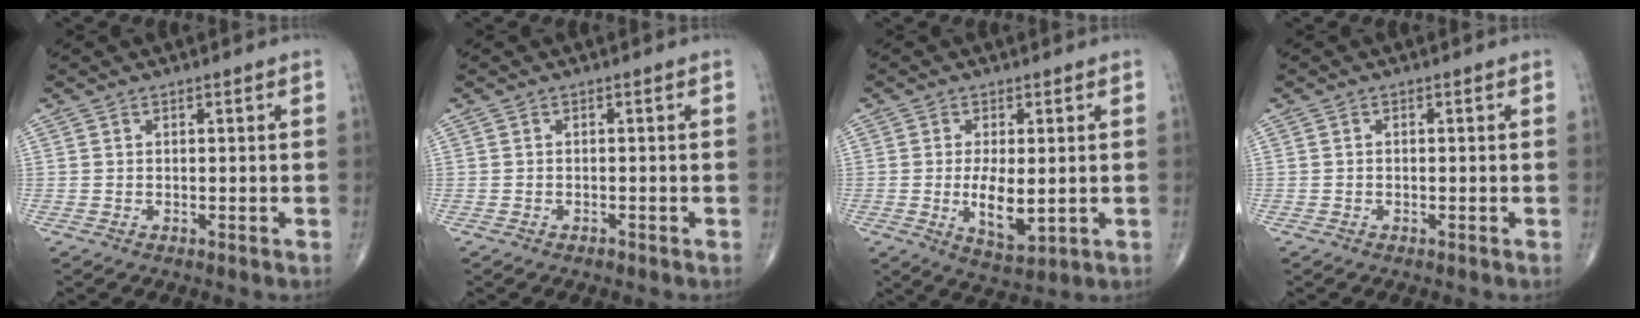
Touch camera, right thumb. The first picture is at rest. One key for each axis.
{"total": 0.6, "fx": -0.6, "fy": 0.3, "fz": 0.1, "tx": -0.001, "ty": 0.002, "tz": -0.011}
{"total": 7.5, "fx": -0.7, "fy": 3.2, "fz": 6.7, "tx": -0.112, "ty": -0.017, "tz": -0.005}
{"total": 0.0}